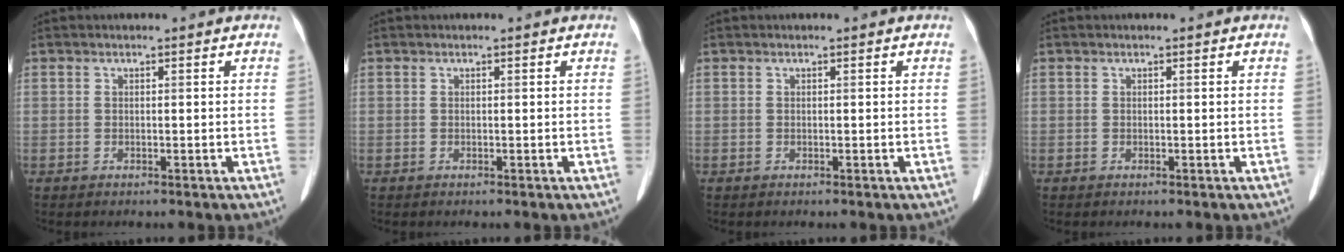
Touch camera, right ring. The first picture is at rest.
{"total": 0.0}
{"total": 0.0}
{"total": 0.0}